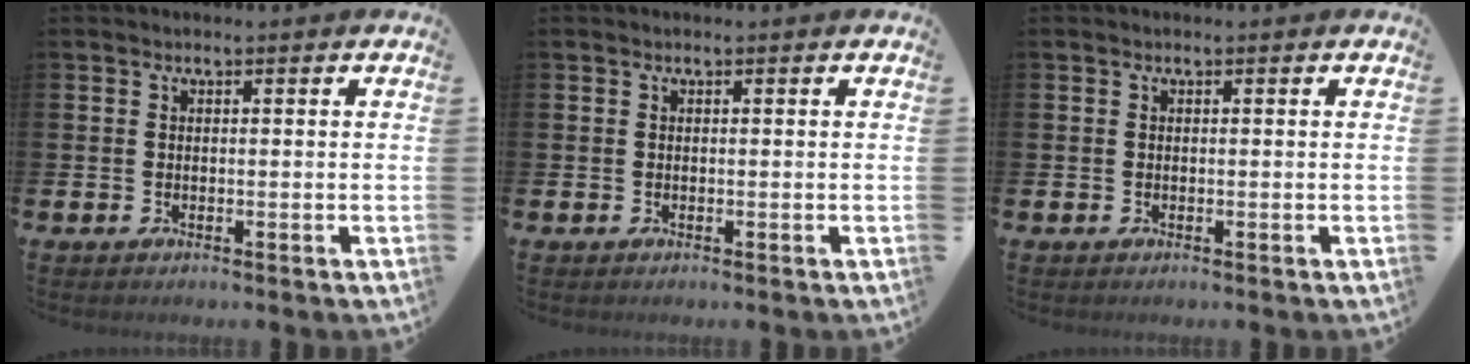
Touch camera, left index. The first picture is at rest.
{"total": 0.0}
{"total": 0.0}